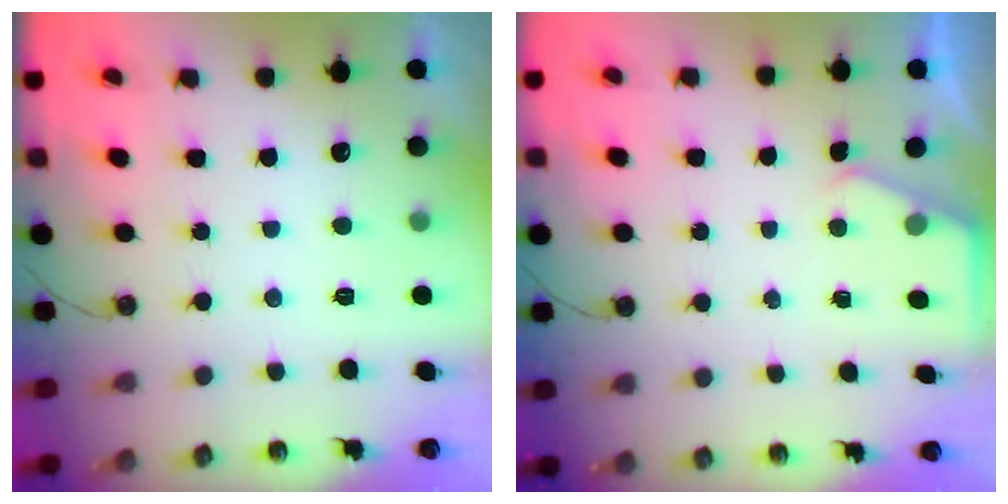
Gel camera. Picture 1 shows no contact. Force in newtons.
{"total": 2.4, "press": 2.4, "slide": 0.4}